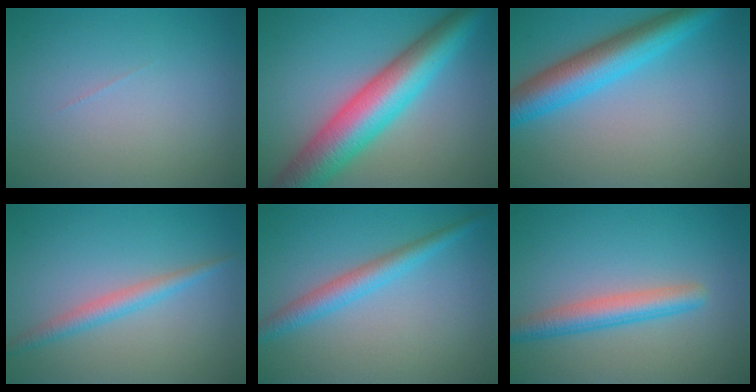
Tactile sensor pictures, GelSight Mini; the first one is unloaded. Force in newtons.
{"total": 9.7, "press": 9.7, "slide": 0.3}
{"total": 6.9, "press": 6.9, "slide": 0.2}
{"total": 2.3, "press": 2.3, "slide": 0.1}
{"total": 3.0, "press": 3.0, "slide": 0.1}
{"total": 3.6, "press": 3.6, "slide": 0.0}